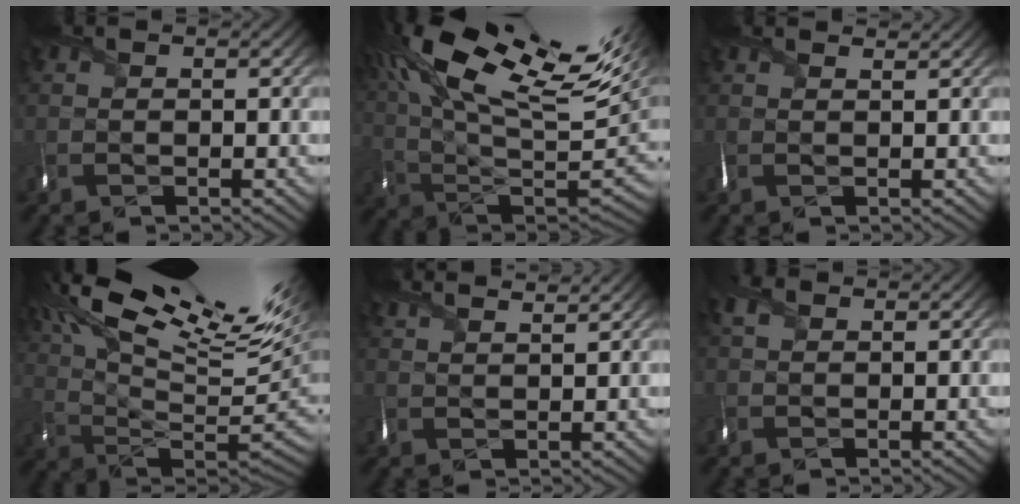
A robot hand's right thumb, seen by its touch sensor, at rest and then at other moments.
{"total": 21.0, "force": [9.9, 8.3, 16.6], "torque": [-0.329, 0.040, 0.168]}
{"total": 1.8, "force": [1.6, 0.2, 0.9], "torque": [-0.026, 0.009, 0.023]}
{"total": 21.3, "force": [12.2, 5.9, 16.5], "torque": [-0.295, 0.061, 0.207]}
{"total": 5.1, "force": [4.3, 0.9, 2.5], "torque": [-0.047, 0.022, 0.052]}
{"total": 2.0, "force": [1.2, 1.1, 1.1], "torque": [-0.029, 0.011, 0.021]}